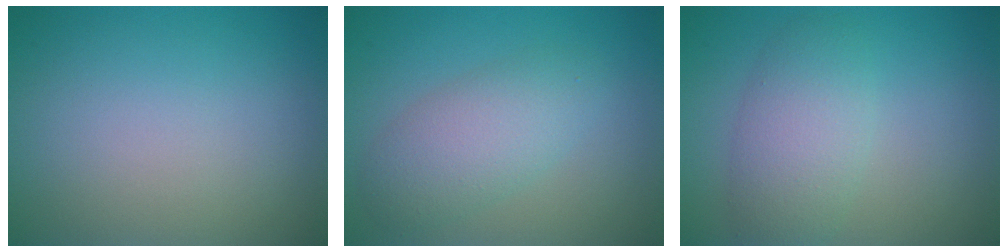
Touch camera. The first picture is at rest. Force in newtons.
{"total": 4.1, "press": 4.1, "slide": 0.1}
{"total": 4.1, "press": 4.1, "slide": 0.2}